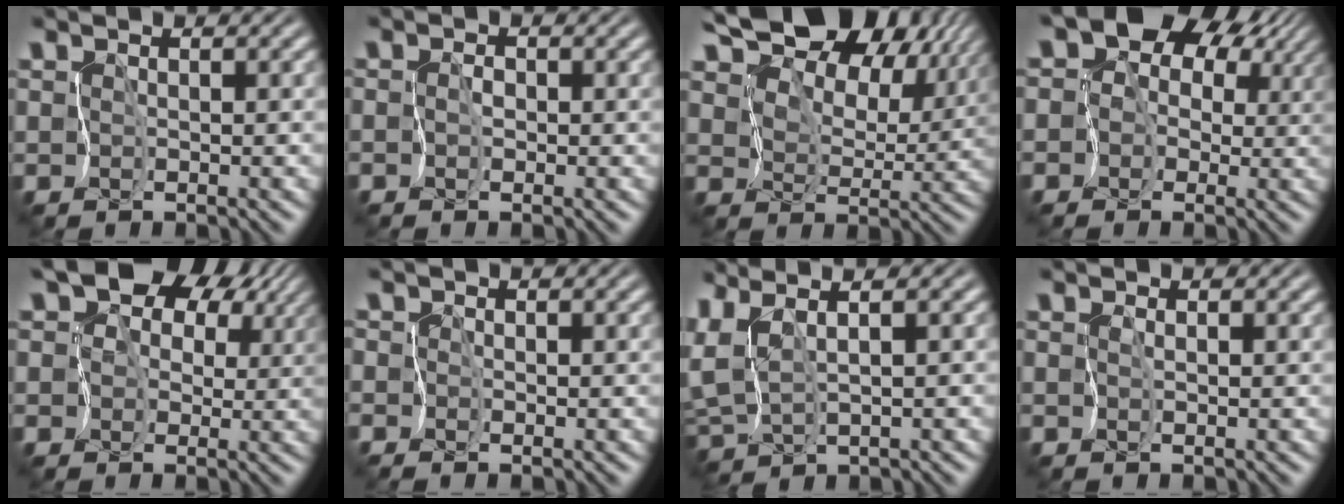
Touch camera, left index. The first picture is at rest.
{"total": 0.7, "force": [-0.3, 0.6, 0.3], "torque": [0.011, 0.002, -0.006]}
{"total": 14.4, "force": [9.1, 8.1, 7.8], "torque": [-0.162, 0.048, 0.143]}
{"total": 11.6, "force": [4.3, 9.1, 5.7], "torque": [-0.103, 0.036, 0.033]}
{"total": 11.8, "force": [5.5, 8.4, 6.2], "torque": [-0.120, 0.042, 0.064]}
{"total": 2.2, "force": [0.4, 2.0, 0.8], "torque": [0.005, 0.022, -0.028]}
{"total": 3.8, "force": [0.2, 1.0, 3.7], "torque": [-0.082, 0.000, 0.008]}
{"total": 0.0}